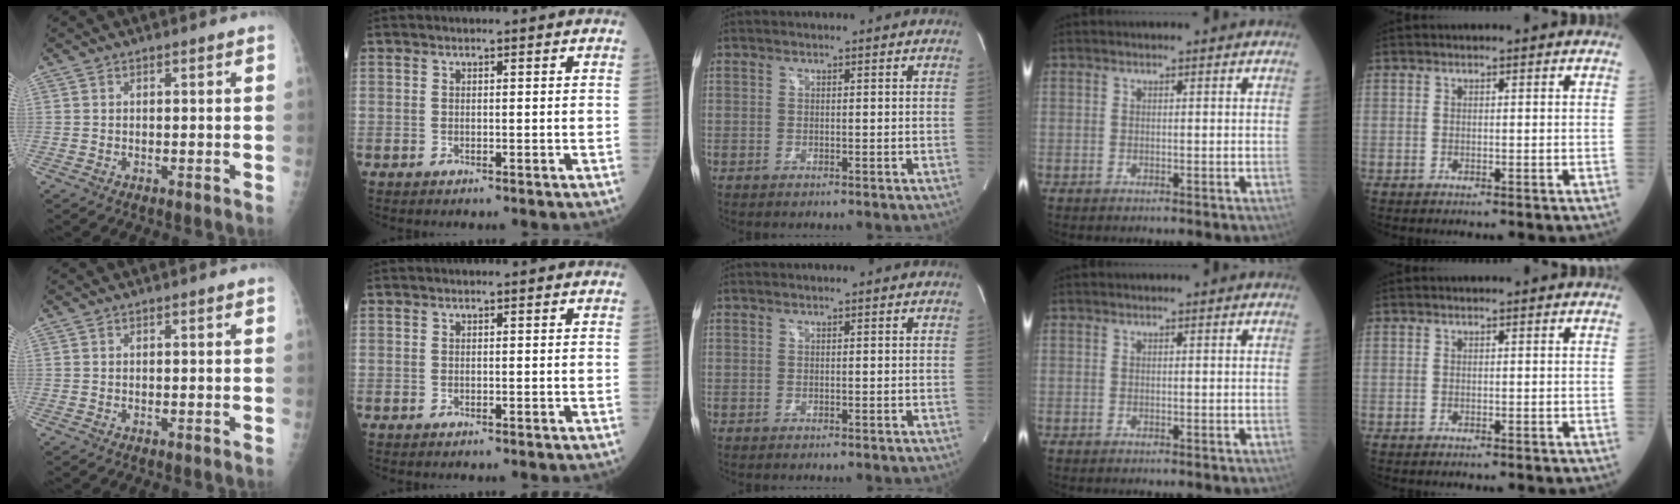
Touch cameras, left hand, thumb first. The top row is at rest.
{}